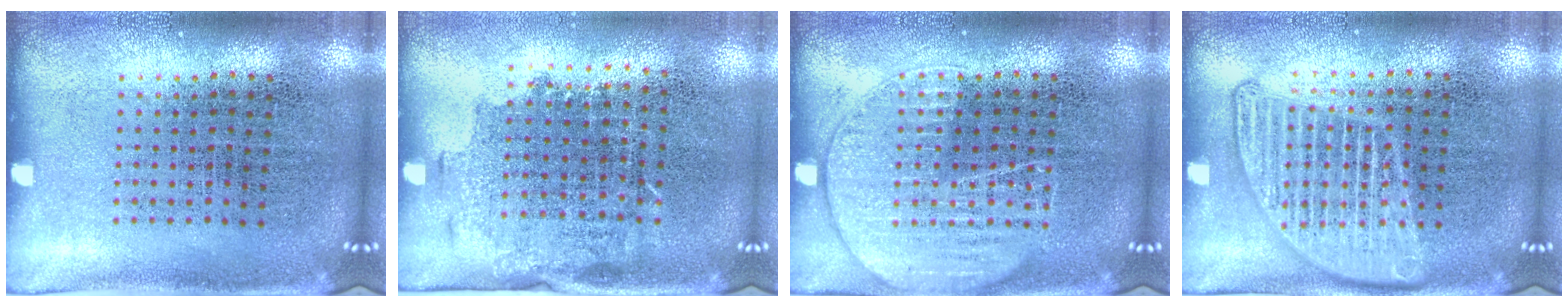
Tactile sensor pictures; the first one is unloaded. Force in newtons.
{"total": 1.5, "press": 1.2, "slide": 1.0}
{"total": 2.4, "press": 2.4, "slide": 0.2}
{"total": 1.7, "press": 1.7, "slide": 0.2}